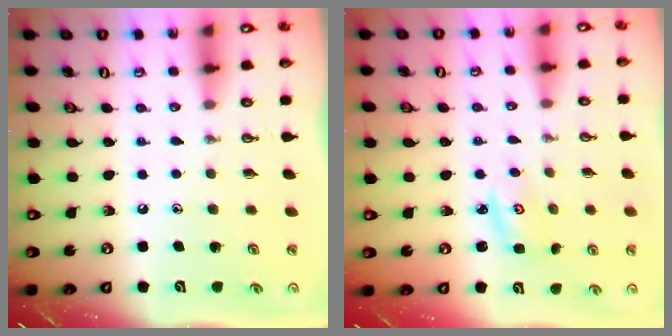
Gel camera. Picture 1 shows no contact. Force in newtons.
{"total": 2.8, "press": 2.8, "slide": 0.4}